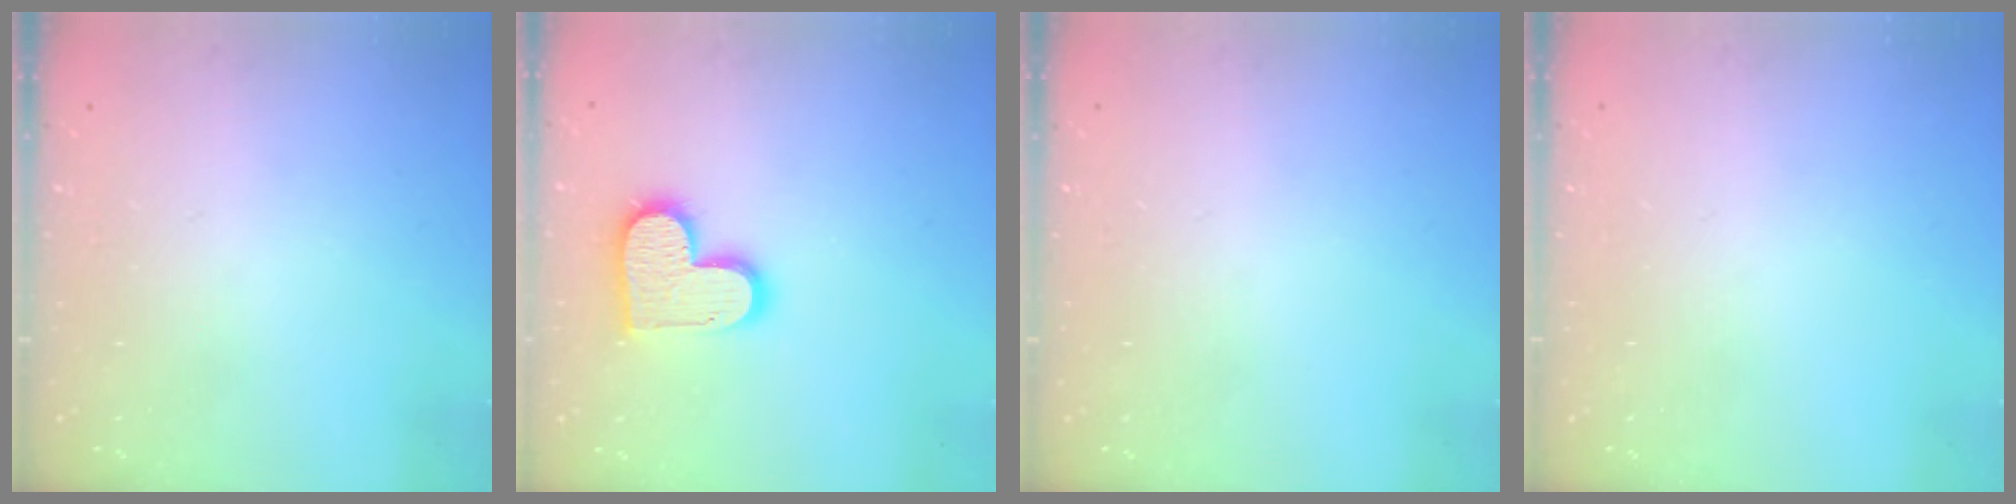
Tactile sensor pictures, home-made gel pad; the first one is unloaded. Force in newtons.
{"total": 13.8, "press": 13.7, "slide": 1.1}
{"total": 0.0}
{"total": 0.0}